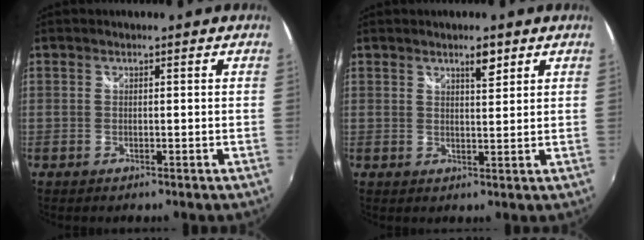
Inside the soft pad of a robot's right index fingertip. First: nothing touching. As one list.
[{"total": 3.0, "force": [2.1, 0.8, 2.1], "torque": [-0.029, 0.004, 0.033]}]